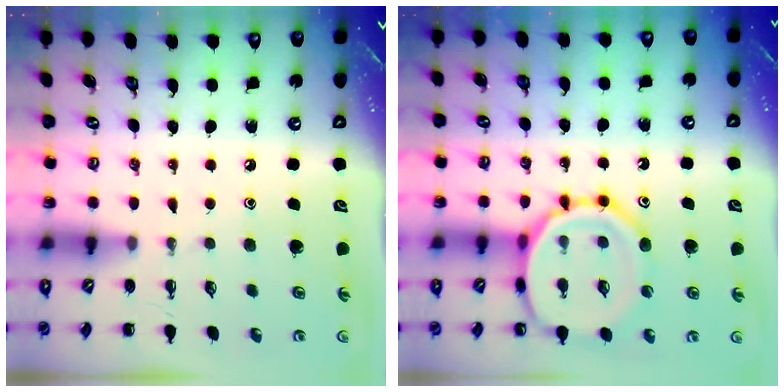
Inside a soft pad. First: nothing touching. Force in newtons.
{"total": 14.7, "press": 14.6, "slide": 1.4}